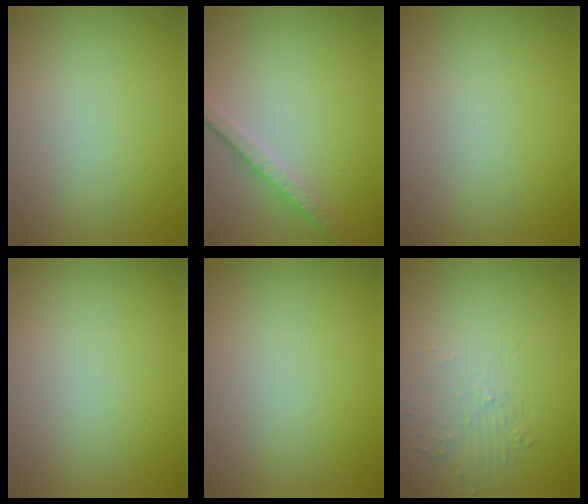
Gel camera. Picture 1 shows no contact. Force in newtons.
{"total": 2.6, "press": 2.0, "slide": 1.7}
{"total": 0.0}
{"total": 0.0}
{"total": 0.0}
{"total": 1.7, "press": 0.5, "slide": 1.7}